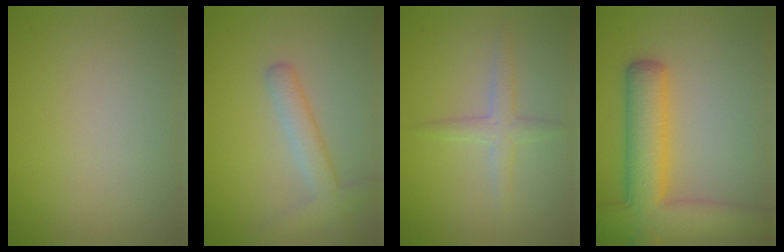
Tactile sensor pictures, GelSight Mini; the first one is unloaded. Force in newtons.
{"total": 3.0, "press": 3.0, "slide": 0.2}
{"total": 1.9, "press": 1.9, "slide": 0.1}
{"total": 7.9, "press": 7.9, "slide": 0.4}